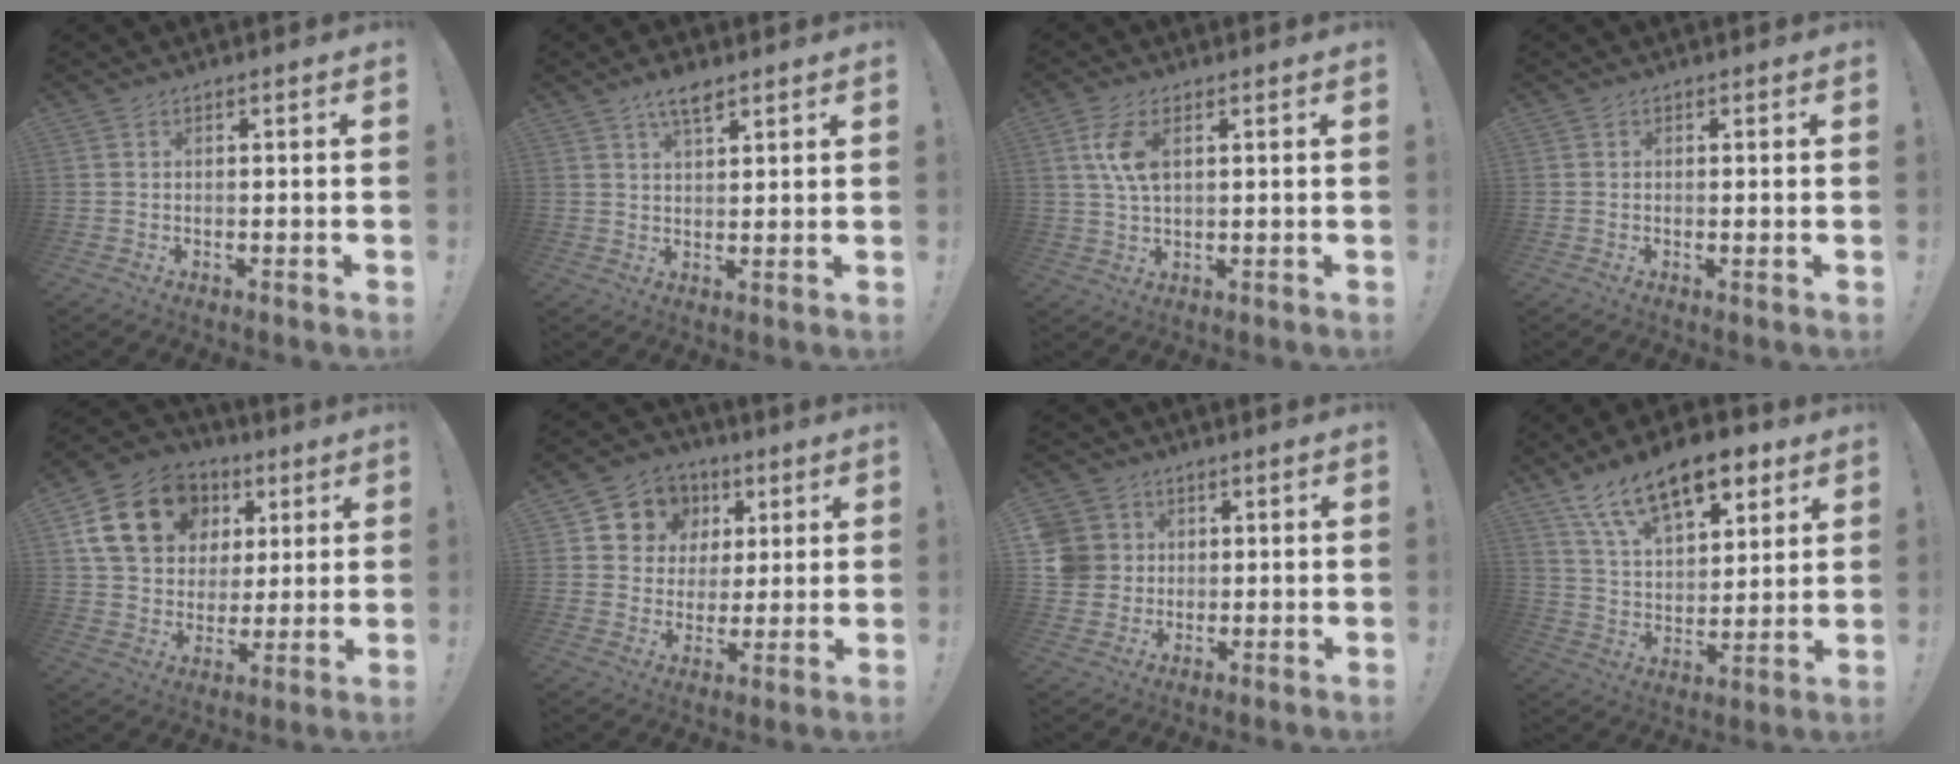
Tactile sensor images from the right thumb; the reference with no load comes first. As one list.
[{"total": 5.4, "force": [3.7, 1.7, 3.6], "torque": [-0.059, -0.018, 0.063]}, {"total": 7.6, "force": [2.2, 3.6, 6.3], "torque": [-0.130, -0.006, 0.033]}, {"total": 0.7, "force": [0.3, 0.2, 0.7], "torque": [-0.001, -0.003, 0.002]}, {"total": 19.5, "force": [7.6, 15.2, 9.6], "torque": [-0.148, -0.015, 0.162]}, {"total": 9.6, "force": [3.0, 8.8, 2.3], "torque": [-0.038, -0.014, 0.065]}, {"total": 8.6, "force": [1.7, 8.1, 2.3], "torque": [-0.047, -0.002, 0.038]}, {"total": 18.7, "force": [11.6, 9.2, 11.3], "torque": [-0.187, -0.064, 0.209]}]